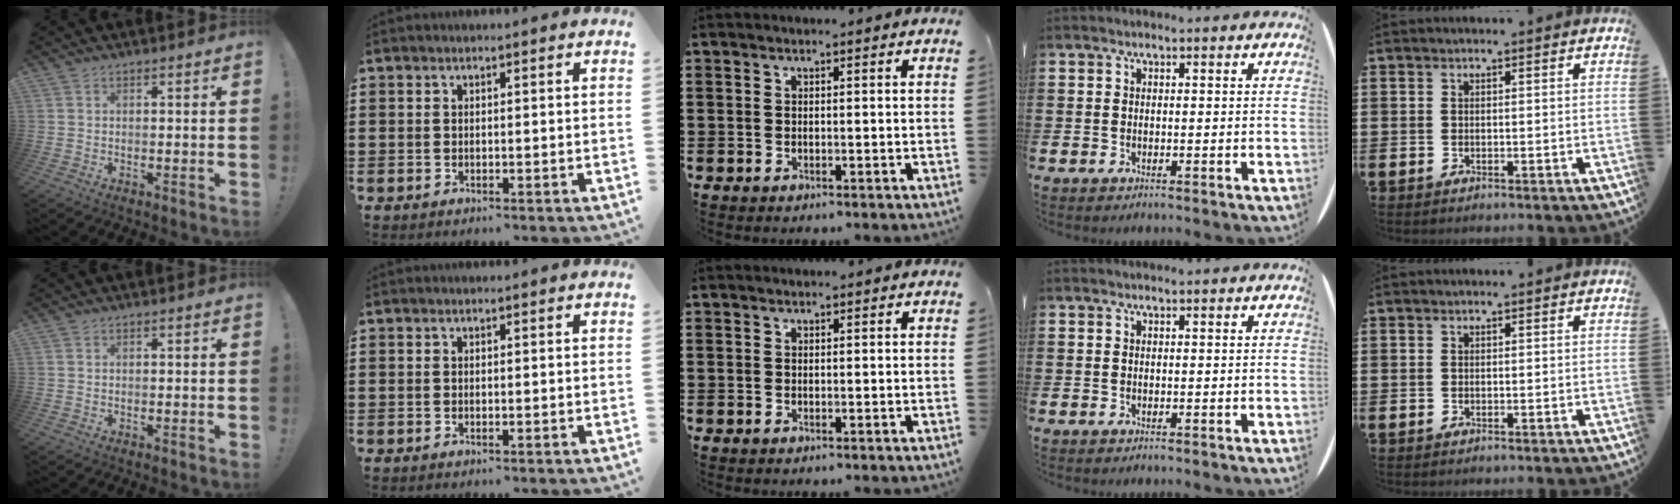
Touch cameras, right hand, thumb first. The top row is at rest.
{}